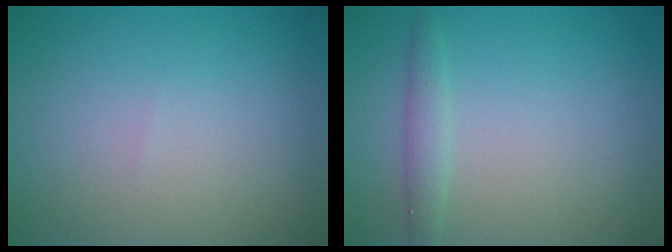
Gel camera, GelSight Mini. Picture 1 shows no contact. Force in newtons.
{"total": 1.5, "press": 1.5, "slide": 0.0}